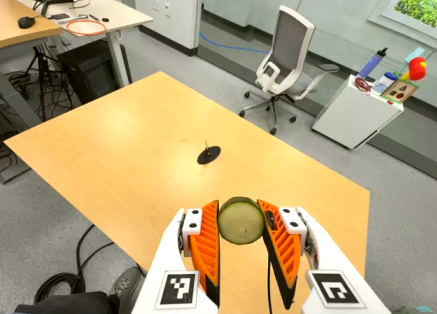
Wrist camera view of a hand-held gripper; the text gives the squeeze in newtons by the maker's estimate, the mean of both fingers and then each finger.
{"total": 8.0, "left": 7.4, "right": 8.5}